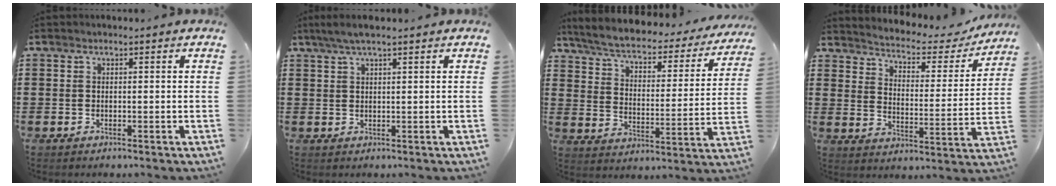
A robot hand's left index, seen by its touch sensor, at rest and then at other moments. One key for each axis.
{"total": 2.9, "fx": 1.9, "fy": 0.3, "fz": 2.2, "tx": -0.046, "ty": 0.002, "tz": 0.034}
{"total": 4.4, "fx": 3.5, "fy": 0.9, "fz": 2.4, "tx": -0.066, "ty": -0.031, "tz": 0.051}
{"total": 2.8, "fx": 2.6, "fy": 0.7, "fz": 0.8, "tx": -0.036, "ty": -0.026, "tz": 0.032}